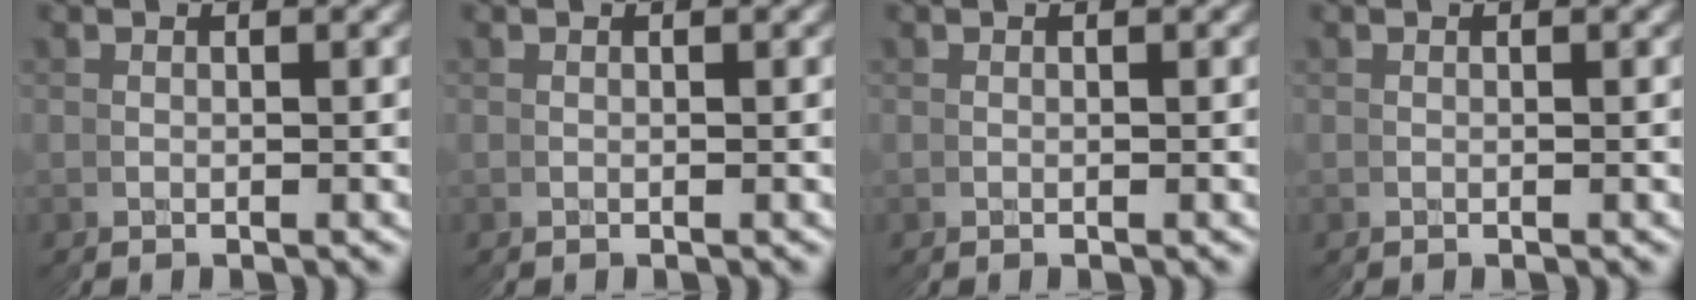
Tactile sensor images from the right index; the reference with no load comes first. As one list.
[{"total": 0.0}, {"total": 0.0}, {"total": 0.0}]